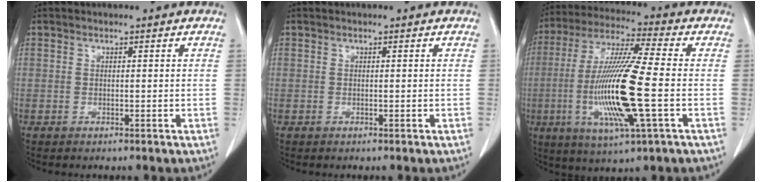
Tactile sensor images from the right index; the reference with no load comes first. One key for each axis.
{"total": 0.0}
{"total": 17.2, "fx": -3.2, "fy": 0.9, "fz": 16.9, "tx": -0.347, "ty": -0.015, "tz": -0.063}